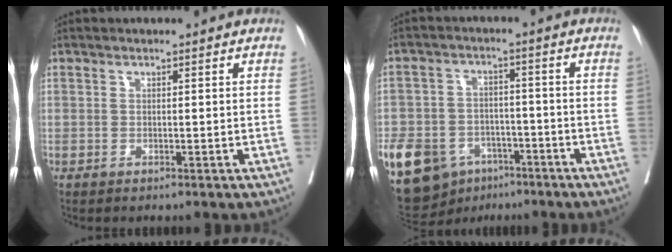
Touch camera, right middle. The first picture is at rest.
{"total": 18.1, "force": [-9.6, 12.9, 8.5], "torque": [-0.211, 0.006, -0.149]}